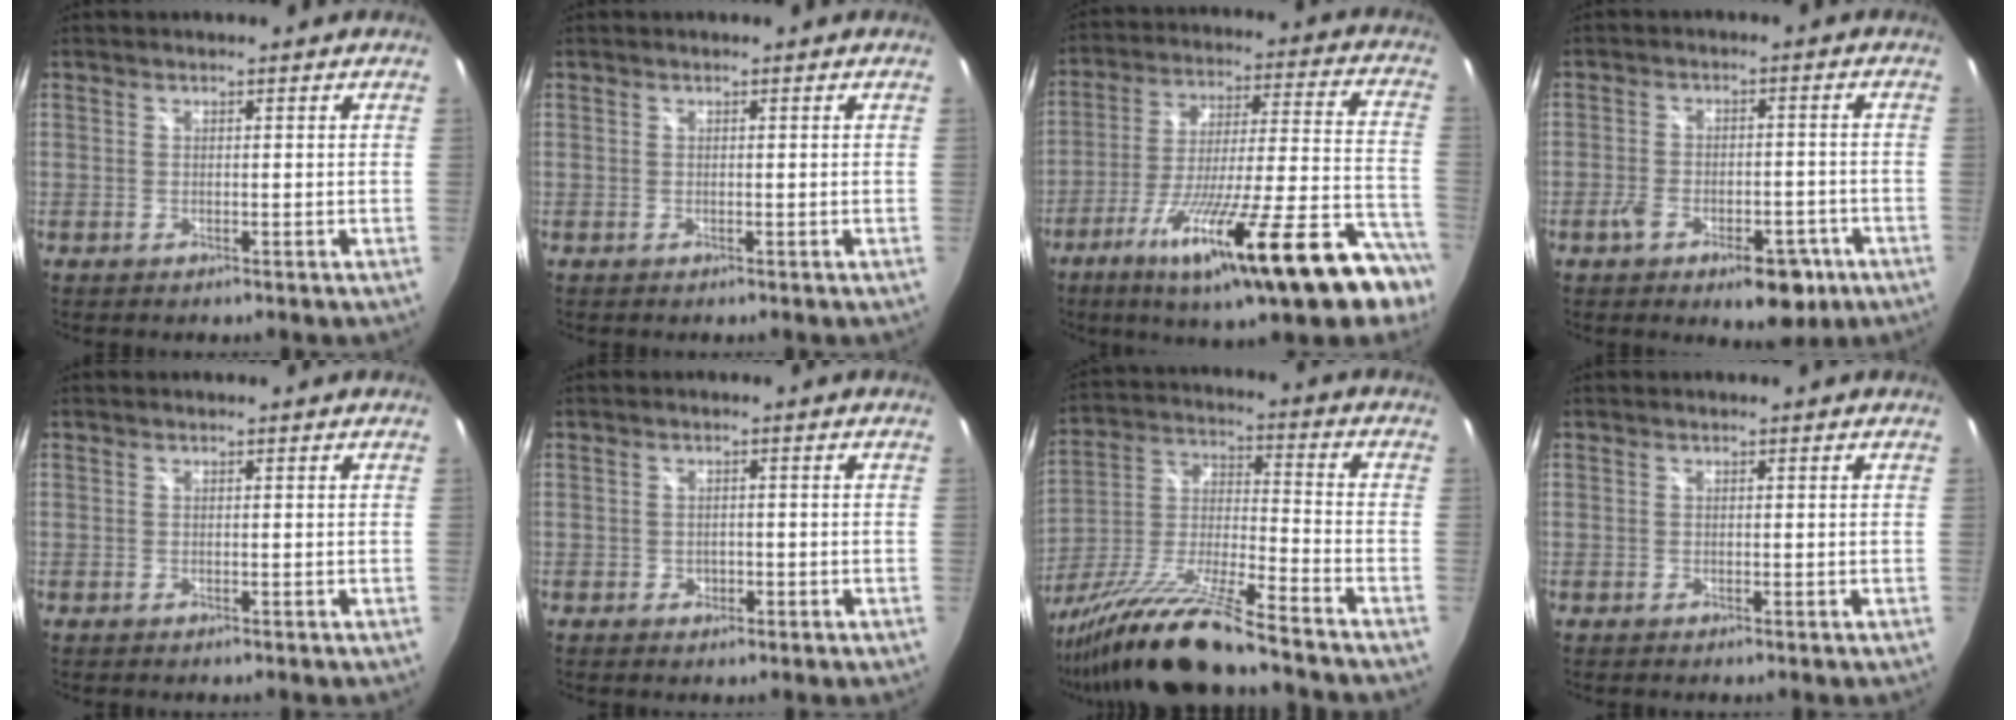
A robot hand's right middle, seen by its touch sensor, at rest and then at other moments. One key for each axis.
{"total": 0.0}
{"total": 27.2, "fx": -17.3, "fy": 3.6, "fz": 20.6, "tx": -0.332, "ty": -0.065, "tz": -0.264}
{"total": 10.7, "fx": -6.0, "fy": 5.2, "fz": 7.1, "tx": -0.129, "ty": -0.006, "tz": -0.086}
{"total": 0.0}
{"total": 1.9, "fx": -0.7, "fy": 1.6, "fz": 0.8, "tx": -0.013, "ty": -0.003, "tz": -0.011}
{"total": 18.9, "fx": -15.4, "fy": 0.2, "fz": 10.9, "tx": -0.210, "ty": -0.033, "tz": -0.285}
{"total": 0.0}